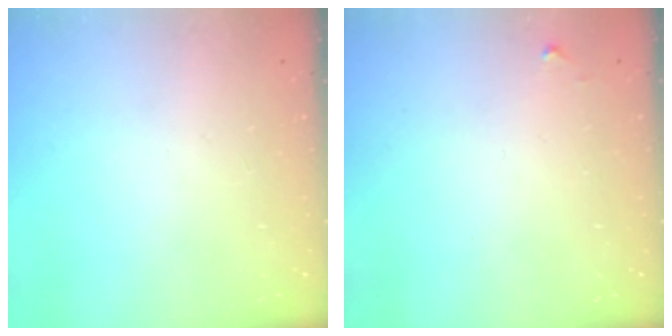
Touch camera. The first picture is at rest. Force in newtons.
{"total": 3.9, "press": 3.9, "slide": 0.6}